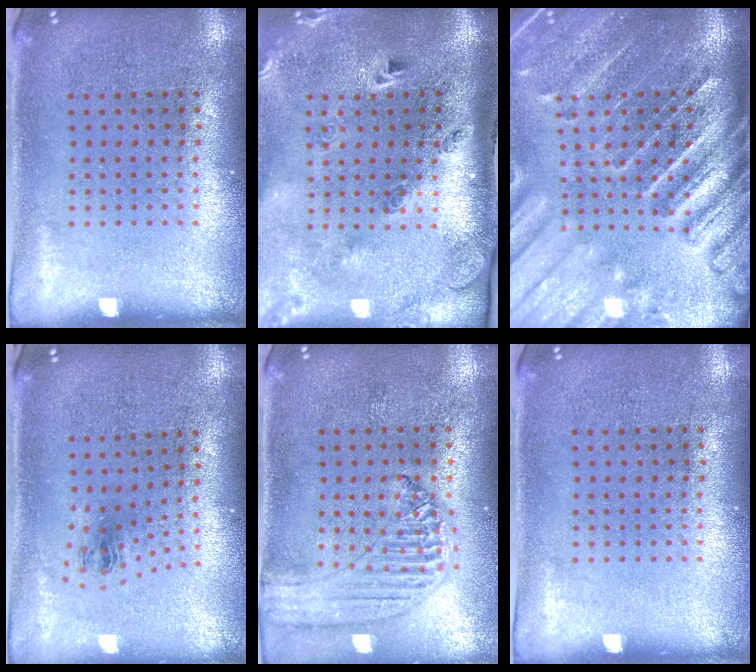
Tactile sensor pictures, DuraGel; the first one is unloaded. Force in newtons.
{"total": 3.0, "press": 1.9, "slide": 2.2}
{"total": 4.1, "press": 3.5, "slide": 2.2}
{"total": 1.1, "press": 0.4, "slide": 1.0}
{"total": 1.2, "press": 1.2, "slide": 0.2}
{"total": 0.0}